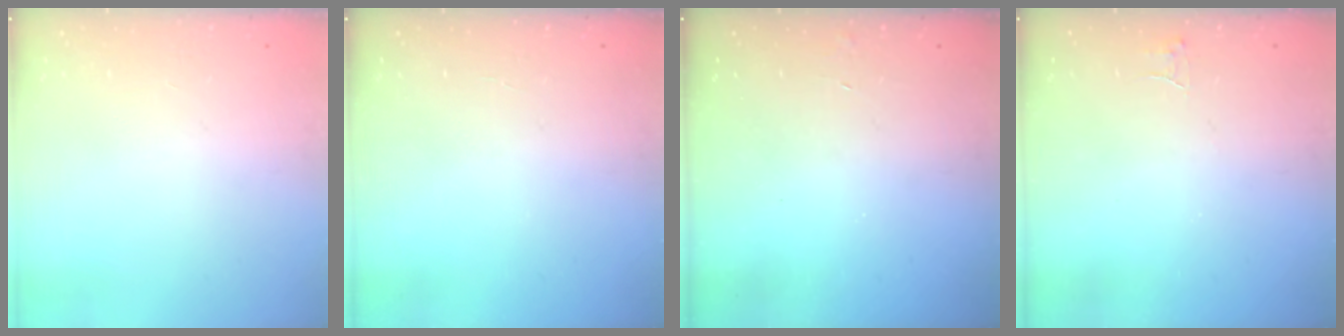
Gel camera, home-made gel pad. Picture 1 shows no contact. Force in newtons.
{"total": 1.8, "press": 1.8, "slide": 0.2}
{"total": 4.3, "press": 4.2, "slide": 0.4}
{"total": 2.8, "press": 2.8, "slide": 0.2}